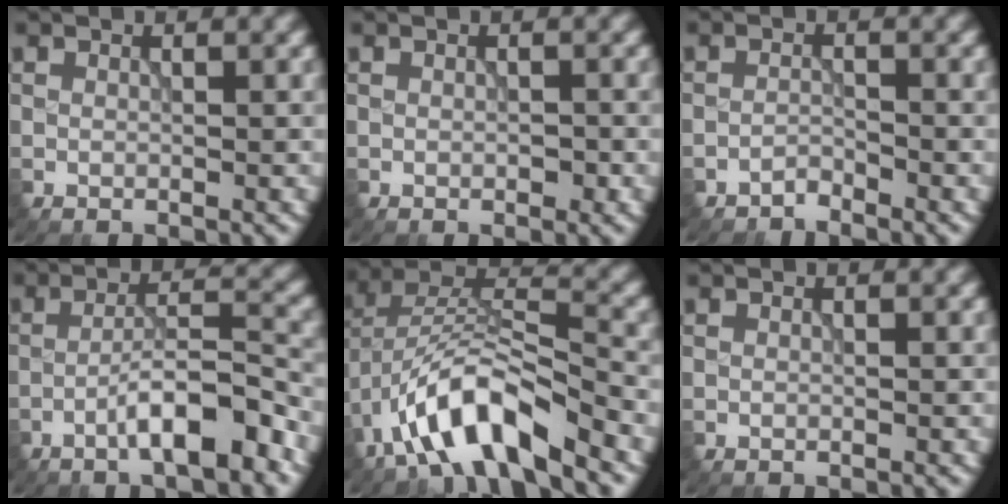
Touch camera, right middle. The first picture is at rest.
{"total": 0.8, "force": [-0.2, 0.4, 0.6], "torque": [-0.009, 0.000, -0.002]}
{"total": 1.2, "force": [-1.2, 0.1, 0.0], "torque": [0.002, 0.004, -0.025]}
{"total": 6.0, "force": [-3.4, 1.0, 4.9], "torque": [-0.076, 0.018, -0.059]}
{"total": 9.6, "force": [-5.8, 3.1, 7.0], "torque": [-0.122, 0.013, -0.109]}
{"total": 0.0}